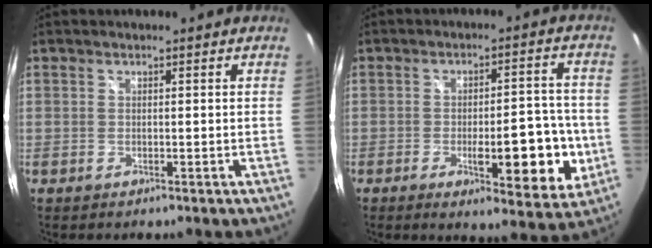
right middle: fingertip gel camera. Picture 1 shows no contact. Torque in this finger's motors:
{"motor_torque": [1.09, -1.05, 0.38, 0.05]}